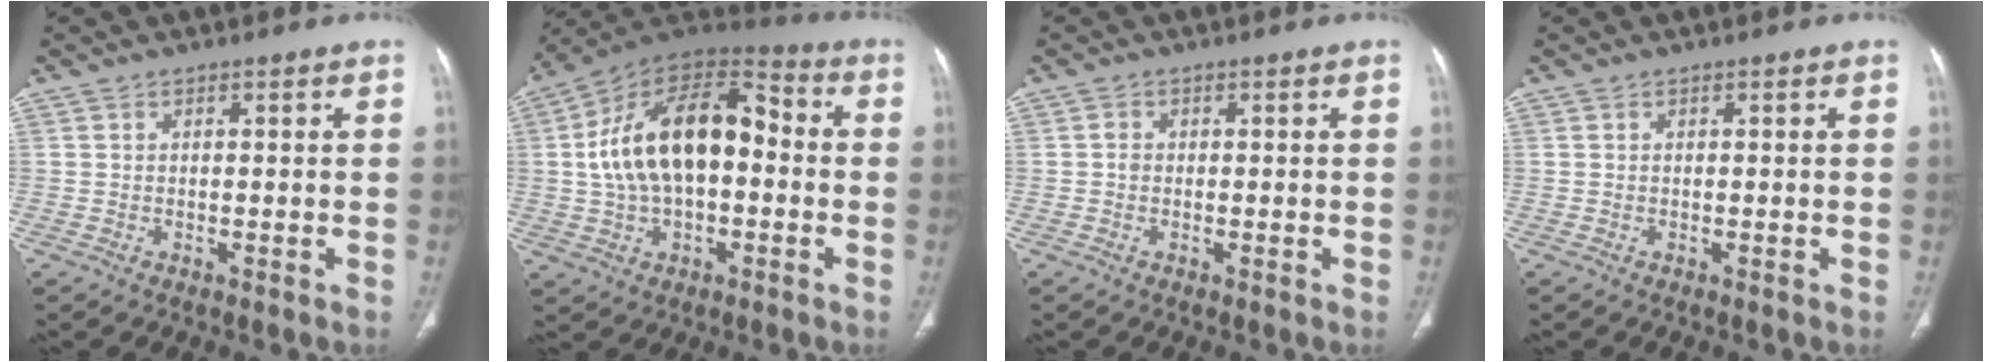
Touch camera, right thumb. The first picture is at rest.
{"total": 20.7, "force": [0.6, 11.9, 16.9], "torque": [-0.281, 0.040, 0.004]}
{"total": 1.1, "force": [-0.1, 0.9, 0.6], "torque": [-0.006, 0.004, -0.004]}
{"total": 0.0}